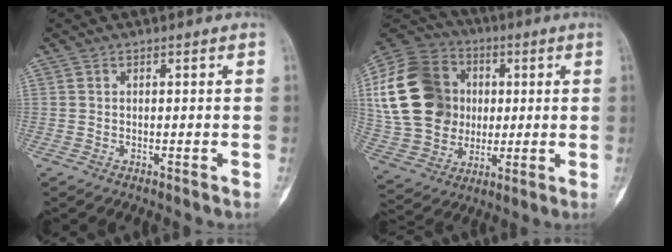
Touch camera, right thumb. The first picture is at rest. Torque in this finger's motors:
{"motor_torque": [1.05, 2.01, 1.31, -0.36, 0.51]}